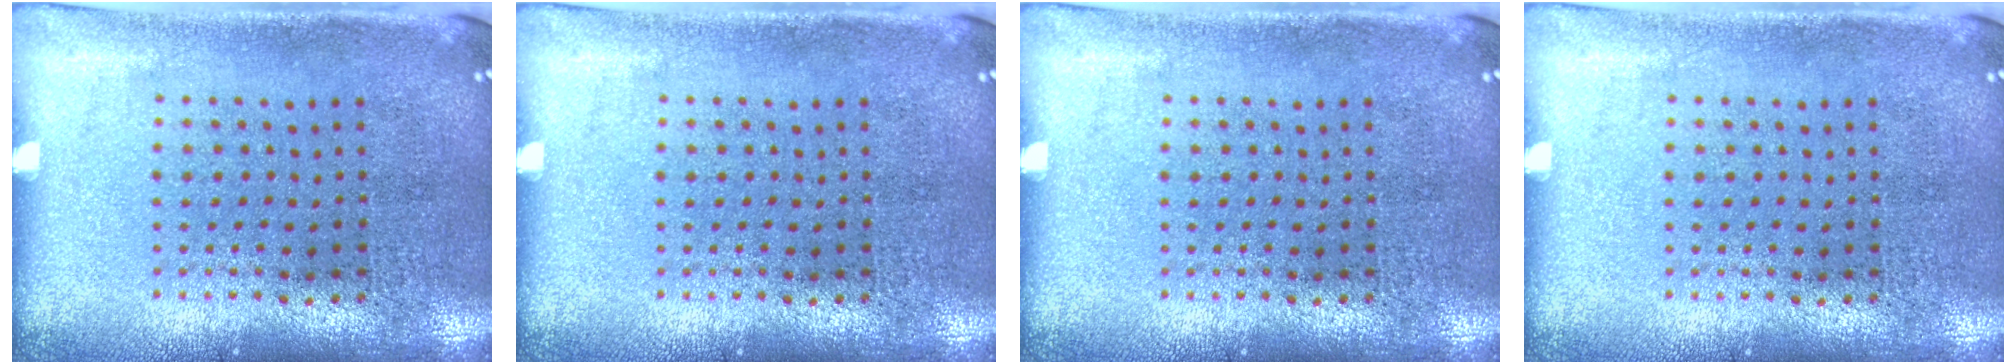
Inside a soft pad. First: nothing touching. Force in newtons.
{"total": 0.0}
{"total": 0.0}
{"total": 0.0}